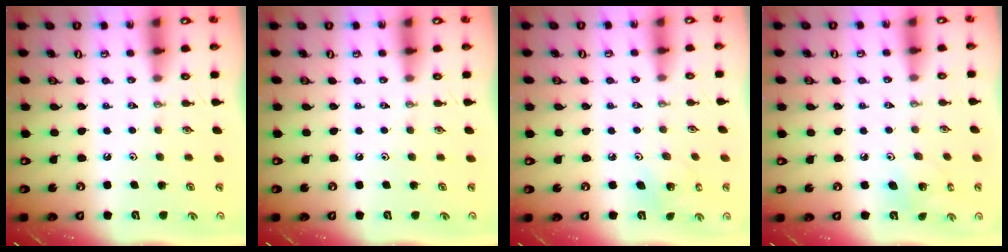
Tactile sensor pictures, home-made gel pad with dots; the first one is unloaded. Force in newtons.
{"total": 0.0}
{"total": 3.7, "press": 3.6, "slide": 0.3}
{"total": 4.7, "press": 4.7, "slide": 0.2}